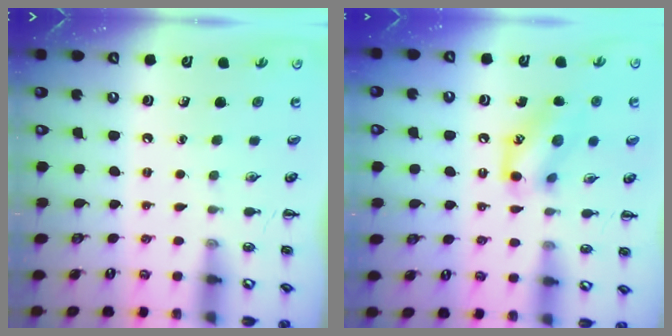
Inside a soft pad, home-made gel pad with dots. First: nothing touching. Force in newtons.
{"total": 13.2, "press": 13.1, "slide": 1.2}